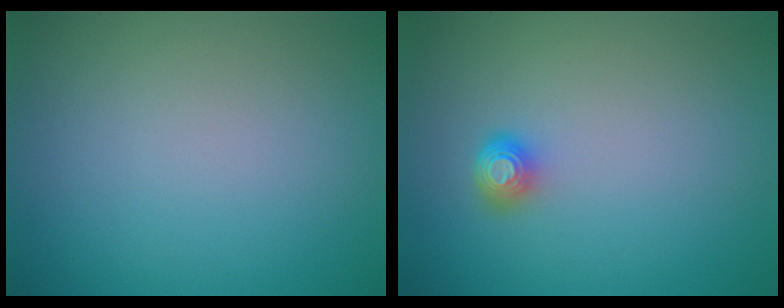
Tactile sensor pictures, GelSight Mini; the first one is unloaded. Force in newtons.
{"total": 1.7, "press": 1.3, "slide": 1.2}